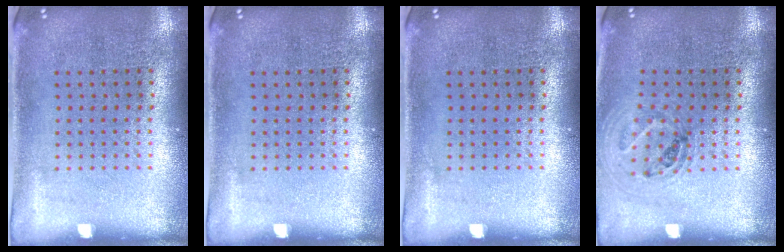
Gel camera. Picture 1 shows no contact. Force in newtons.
{"total": 0.0}
{"total": 0.0}
{"total": 1.0, "press": 1.0, "slide": 0.2}